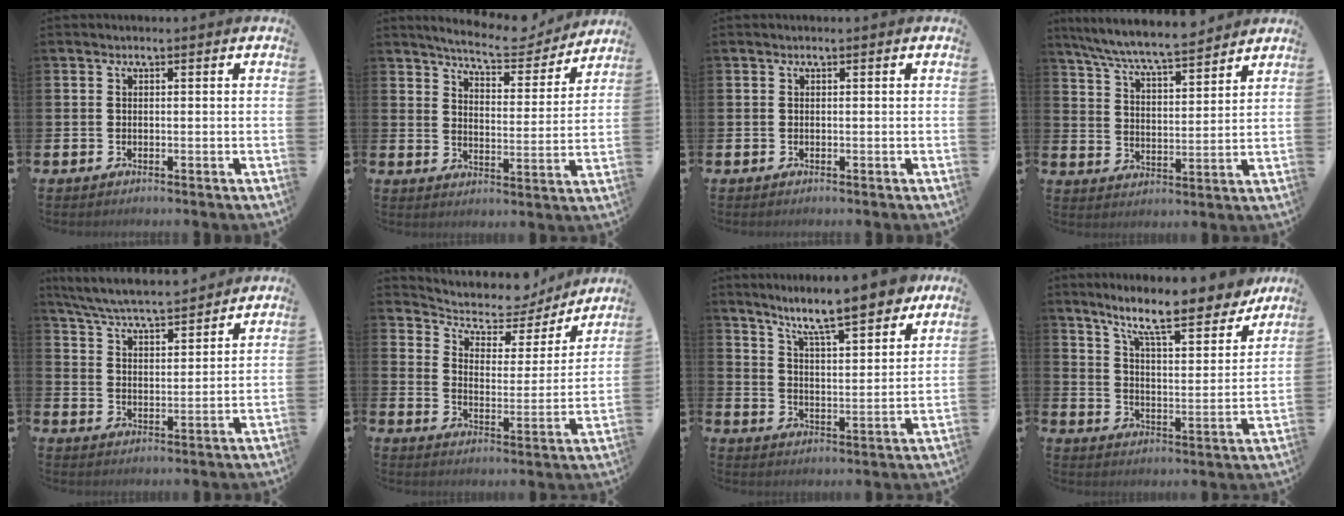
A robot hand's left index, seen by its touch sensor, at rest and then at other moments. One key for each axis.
{"total": 6.9, "fx": 6.6, "fy": 1.0, "fz": 1.9, "tx": -0.052, "ty": -0.042, "tz": 0.113}
{"total": 0.0}
{"total": 7.7, "fx": 7.3, "fy": 0.4, "fz": 2.3, "tx": -0.078, "ty": -0.045, "tz": 0.131}
{"total": 6.6, "fx": 6.4, "fy": 0.4, "fz": 1.5, "tx": -0.060, "ty": -0.039, "tz": 0.114}
{"total": 6.0, "fx": 5.3, "fy": 2.5, "fz": 1.3, "tx": -0.054, "ty": -0.043, "tz": 0.085}
{"total": 9.7, "fx": 8.3, "fy": 1.2, "fz": 4.7, "tx": -0.101, "ty": -0.051, "tz": 0.138}
{"total": 10.8, "fx": 9.3, "fy": 2.0, "fz": 5.1, "tx": -0.115, "ty": -0.058, "tz": 0.157}